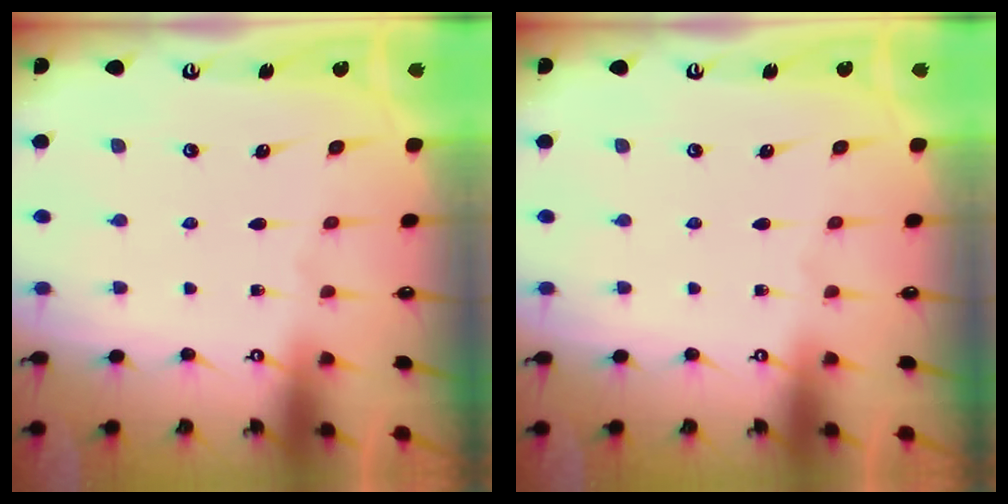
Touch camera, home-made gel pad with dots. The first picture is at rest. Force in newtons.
{"total": 0.0}